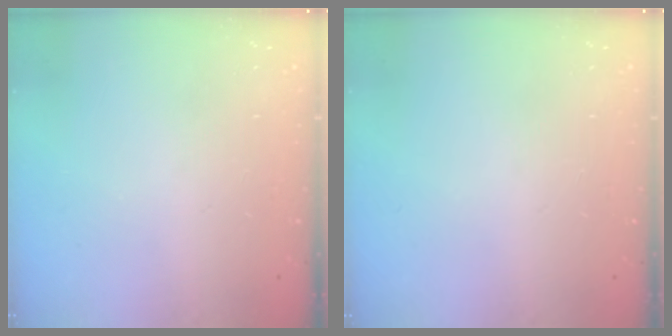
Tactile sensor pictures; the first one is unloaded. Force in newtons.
{"total": 0.0}